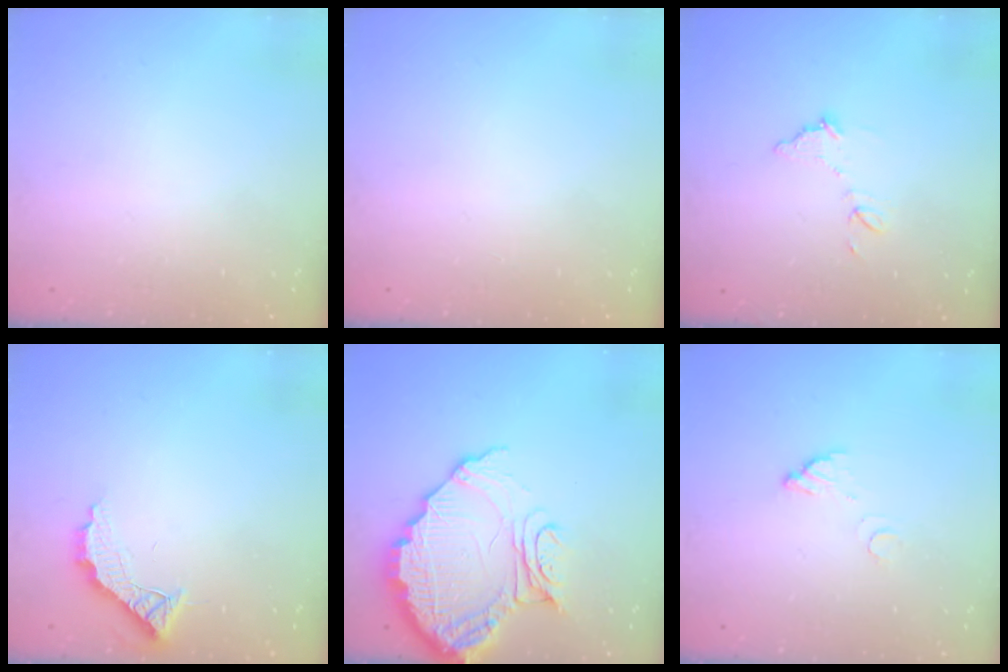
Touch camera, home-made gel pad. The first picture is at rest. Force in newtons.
{"total": 0.0}
{"total": 7.7, "press": 7.7, "slide": 0.2}
{"total": 8.6, "press": 8.6, "slide": 0.5}
{"total": 15.3, "press": 15.2, "slide": 1.5}
{"total": 3.5, "press": 3.5, "slide": 0.2}